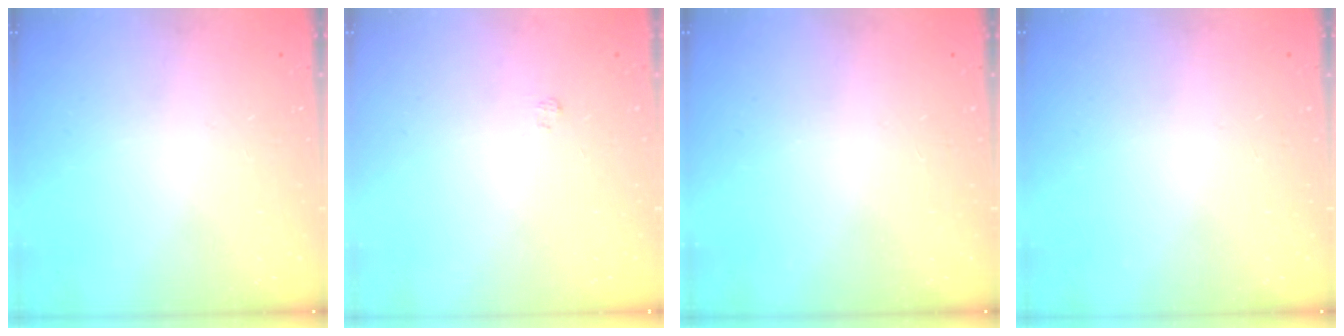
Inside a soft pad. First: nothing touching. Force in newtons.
{"total": 1.7, "press": 1.2, "slide": 1.1}
{"total": 0.0}
{"total": 0.0}